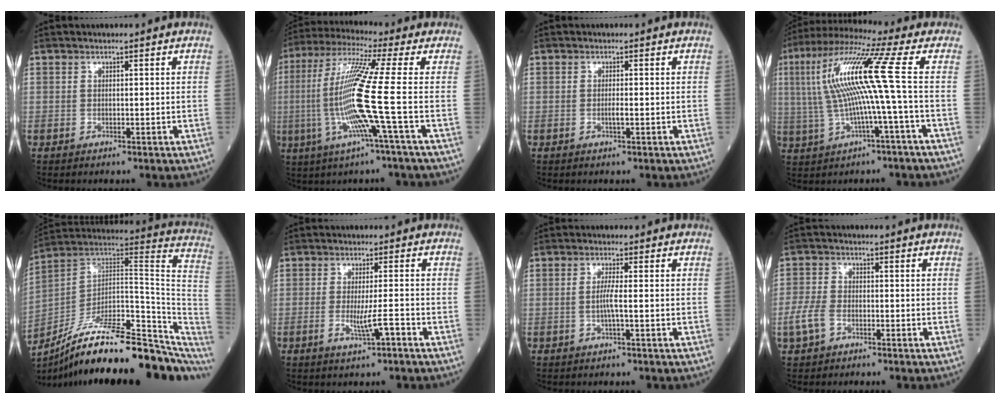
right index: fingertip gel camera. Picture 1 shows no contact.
{"total": 13.8, "force": [-2.5, -2.2, 13.4], "torque": [-0.279, -0.008, -0.060]}
{"total": 1.1, "force": [-0.3, -0.2, 1.1], "torque": [-0.022, -0.002, -0.005]}
{"total": 13.1, "force": [1.0, -1.2, 13.0], "torque": [-0.264, 0.025, 0.016]}
{"total": 26.4, "force": [-19.1, 7.6, 16.6], "torque": [-0.193, 0.035, -0.287]}
{"total": 3.7, "force": [-1.6, -0.1, 3.4], "torque": [-0.062, -0.007, -0.028]}
{"total": 2.4, "force": [-0.4, -0.4, 2.4], "torque": [-0.047, -0.001, -0.009]}
{"total": 4.5, "force": [-2.1, 2.6, 3.0], "torque": [-0.081, 0.002, -0.044]}